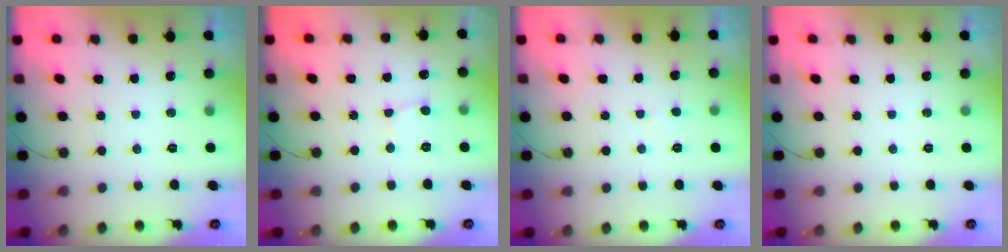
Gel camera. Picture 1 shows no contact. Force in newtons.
{"total": 3.3, "press": 3.3, "slide": 0.2}
{"total": 2.2, "press": 2.2, "slide": 0.3}
{"total": 0.0}